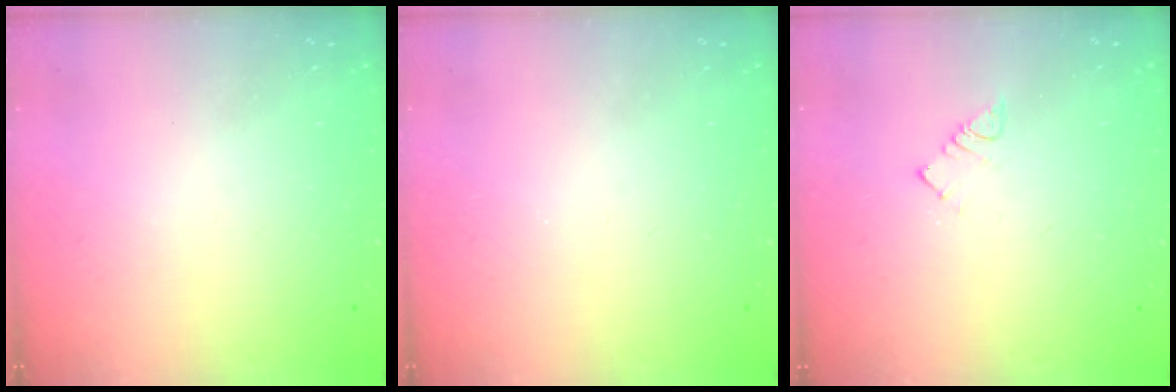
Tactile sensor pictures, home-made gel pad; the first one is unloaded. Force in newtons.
{"total": 0.0}
{"total": 3.6, "press": 3.6, "slide": 0.2}